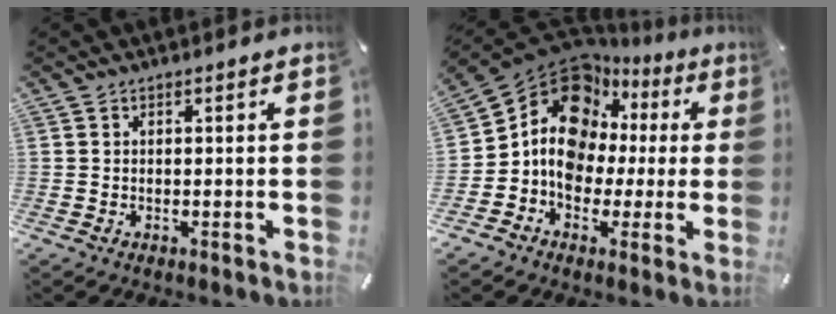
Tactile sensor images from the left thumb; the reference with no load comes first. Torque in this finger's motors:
{"motor_torque": [2.18, 2.83, 1.16, 0.69, 0.13]}